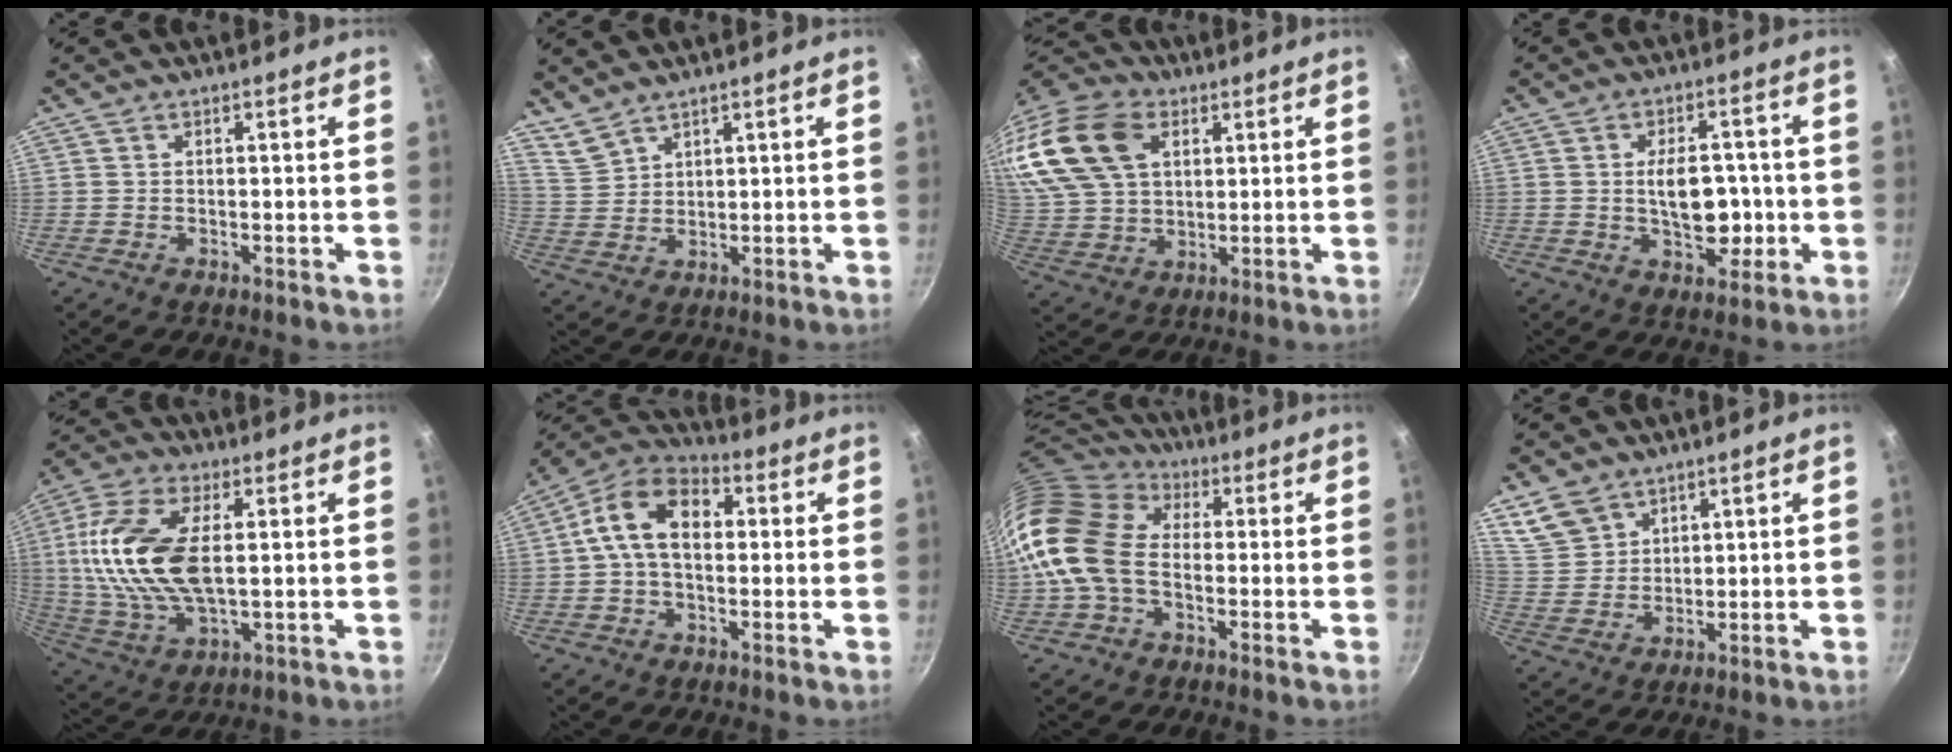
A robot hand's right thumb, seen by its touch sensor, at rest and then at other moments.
{"total": 4.3, "force": [3.9, 1.5, 1.1], "torque": [-0.020, -0.015, 0.089]}
{"total": 22.6, "force": [7.9, 15.2, 14.7], "torque": [-0.305, 0.011, 0.149]}
{"total": 10.3, "force": [-0.7, 6.2, 8.1], "torque": [-0.086, 0.006, -0.006]}
{"total": 18.6, "force": [2.4, 9.3, 16.0], "torque": [-0.321, 0.002, 0.043]}
{"total": 12.2, "force": [1.5, 8.0, 9.1], "torque": [-0.132, 0.030, 0.004]}
{"total": 16.7, "force": [-1.2, 12.0, 11.6], "torque": [-0.210, 0.034, -0.040]}
{"total": 7.3, "force": [5.0, 4.9, 2.3], "torque": [-0.023, -0.014, 0.108]}